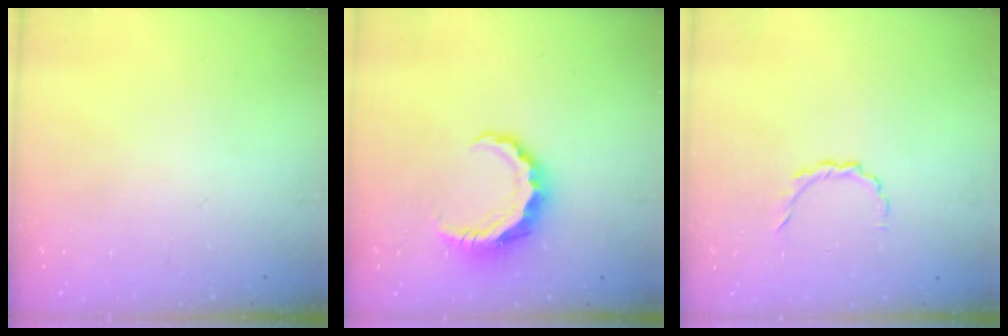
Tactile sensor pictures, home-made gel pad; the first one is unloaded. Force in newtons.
{"total": 8.2, "press": 8.1, "slide": 1.0}
{"total": 3.0, "press": 2.8, "slide": 0.9}